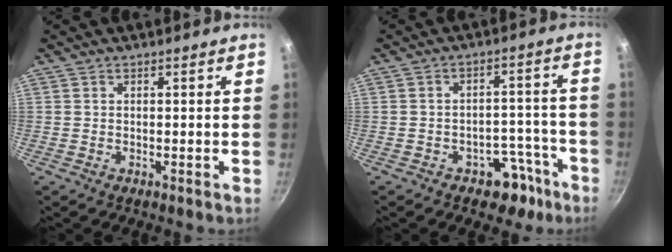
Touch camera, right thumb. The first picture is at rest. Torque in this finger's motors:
{"motor_torque": [2.62, 2.39, 0.68, -0.56, 0.02]}